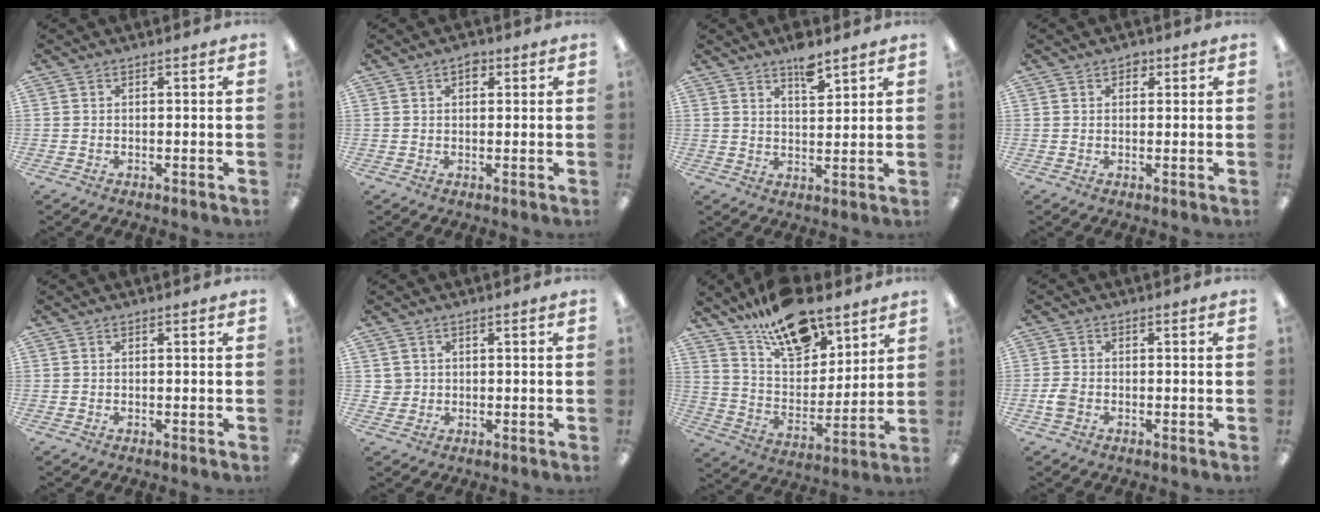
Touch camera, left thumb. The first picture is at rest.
{"total": 2.7, "force": [1.5, 1.5, 1.7], "torque": [-0.012, -0.005, 0.020]}
{"total": 6.6, "force": [5.1, 2.5, 3.4], "torque": [-0.040, -0.034, 0.085]}
{"total": 2.0, "force": [1.3, 1.3, 0.8], "torque": [-0.002, -0.002, 0.019]}
{"total": 0.0}
{"total": 2.4, "force": [0.7, 2.3, 0.0], "torque": [-0.008, 0.004, 0.011]}
{"total": 19.0, "force": [13.8, 9.0, 9.4], "torque": [-0.158, -0.079, 0.243]}
{"total": 2.7, "force": [-1.0, 1.8, 1.6], "torque": [-0.035, 0.003, -0.020]}